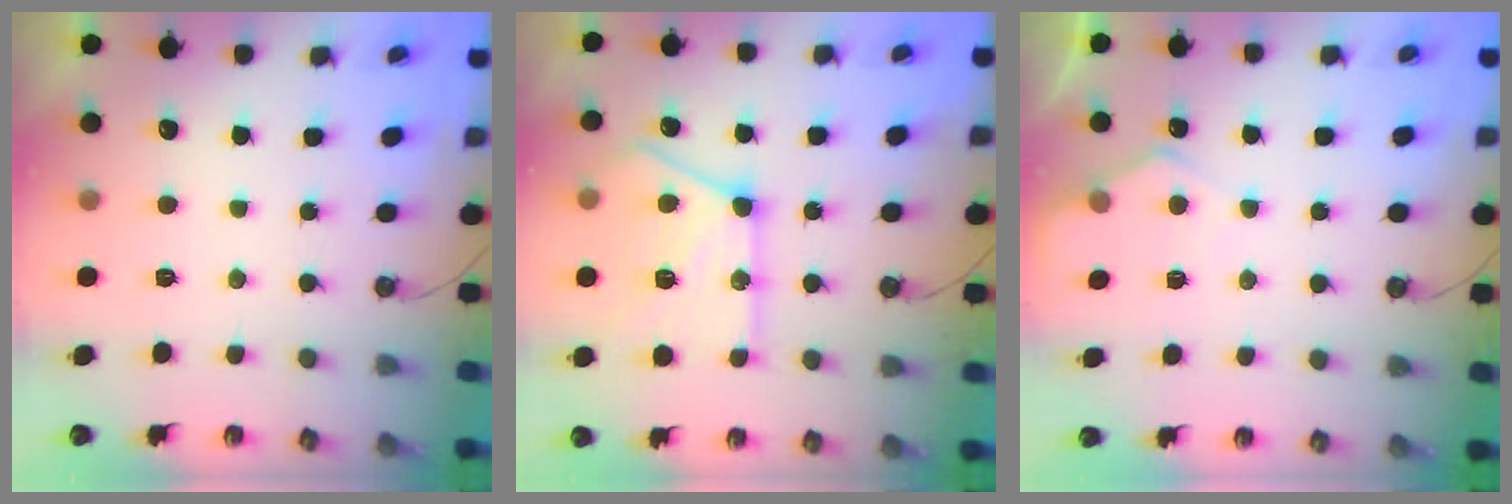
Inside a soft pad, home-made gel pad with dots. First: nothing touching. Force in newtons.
{"total": 20.1, "press": 20.0, "slide": 2.3}
{"total": 5.1, "press": 5.0, "slide": 0.7}